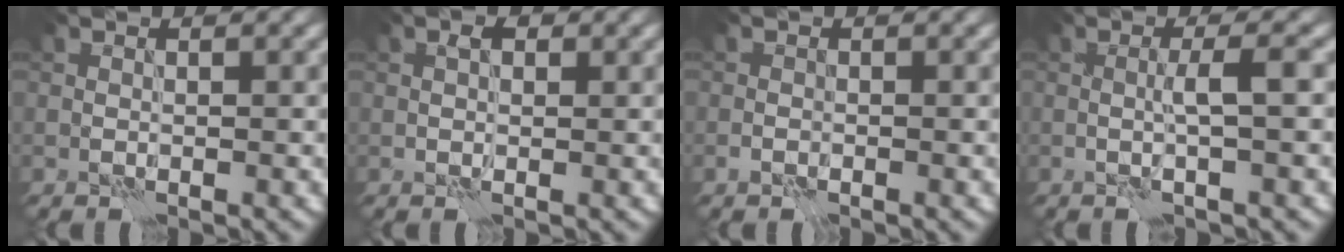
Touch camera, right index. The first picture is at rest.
{"total": 1.5, "force": [0.5, 0.9, 1.1], "torque": [-0.016, 0.004, 0.007]}
{"total": 0.7, "force": [-0.5, 0.4, 0.3], "torque": [-0.004, 0.001, -0.009]}
{"total": 2.3, "force": [-0.2, 0.1, 2.3], "torque": [-0.040, 0.005, -0.009]}